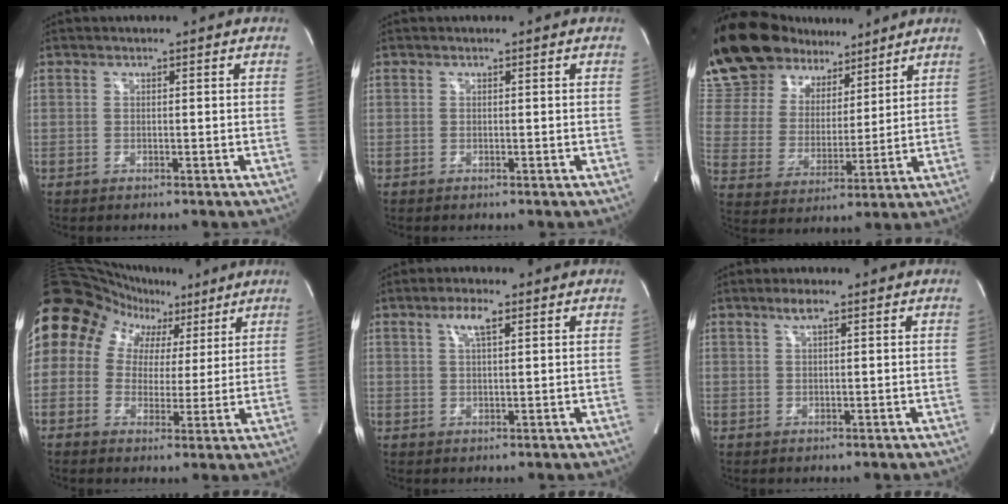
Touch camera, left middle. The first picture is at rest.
{"total": 0.0}
{"total": 20.2, "force": [16.3, 8.5, 8.4], "torque": [-0.188, 0.043, 0.294]}
{"total": 19.0, "force": [9.1, 15.0, 7.4], "torque": [-0.187, 0.093, 0.158]}
{"total": 3.6, "force": [1.8, 0.6, 3.0], "torque": [-0.063, 0.004, 0.034]}
{"total": 2.2, "force": [1.4, 0.2, 1.7], "torque": [-0.039, 0.004, 0.026]}